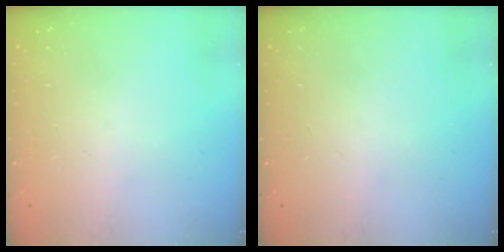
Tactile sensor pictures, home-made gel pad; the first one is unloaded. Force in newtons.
{"total": 0.0}